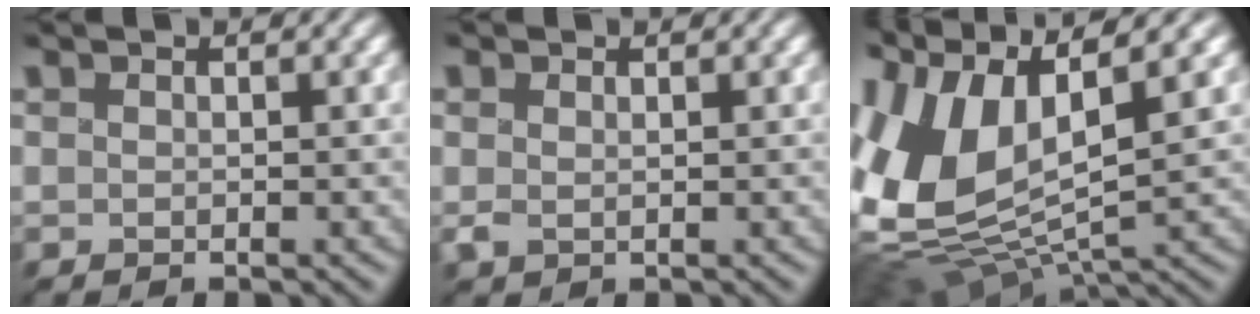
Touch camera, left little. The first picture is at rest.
{"total": 0.9, "force": [0.3, 0.7, 0.5], "torque": [-0.011, -0.004, 0.006]}
{"total": 12.9, "force": [1.9, 7.2, 10.5], "torque": [-0.246, -0.002, 0.034]}